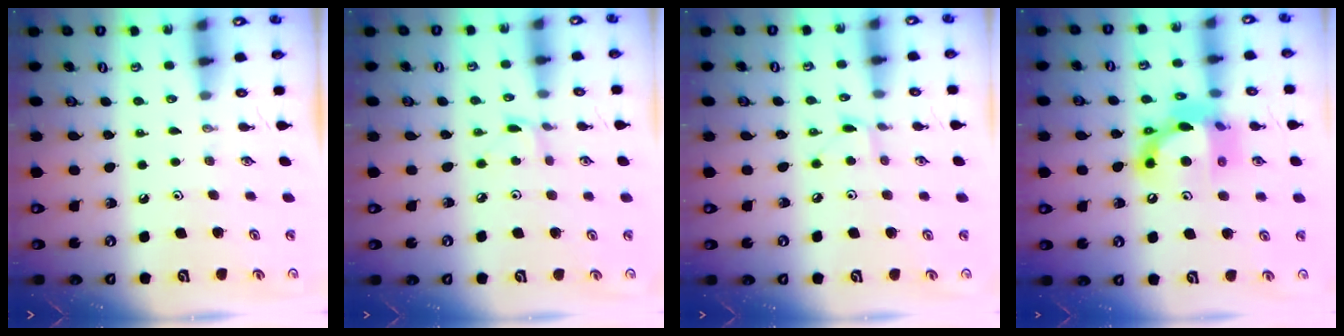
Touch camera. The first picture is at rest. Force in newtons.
{"total": 2.1, "press": 2.1, "slide": 0.3}
{"total": 4.7, "press": 4.6, "slide": 0.6}
{"total": 14.1, "press": 14.1, "slide": 1.1}